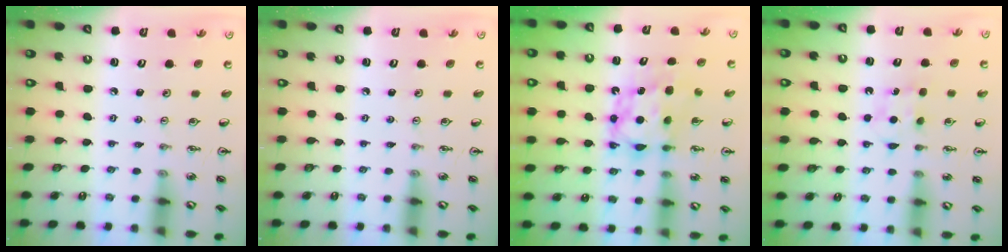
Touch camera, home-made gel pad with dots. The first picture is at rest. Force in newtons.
{"total": 0.0}
{"total": 6.5, "press": 6.5, "slide": 0.3}
{"total": 5.3, "press": 5.2, "slide": 0.7}